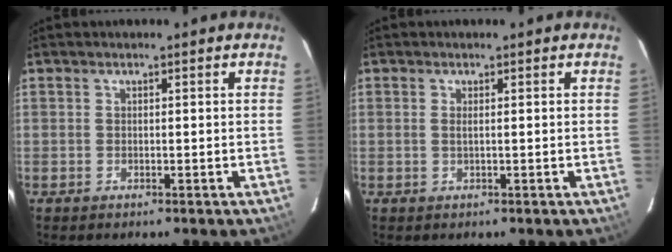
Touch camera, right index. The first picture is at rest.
{"total": 0.8, "force": [0.0, -0.2, 0.8], "torque": [-0.016, 0.000, 0.000]}